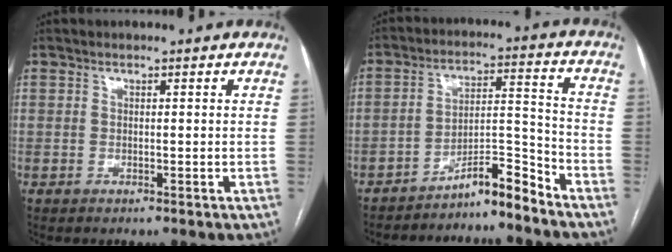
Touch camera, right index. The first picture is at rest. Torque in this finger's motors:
{"motor_torque": [0.47, -0.65, 0.22, 0.05]}